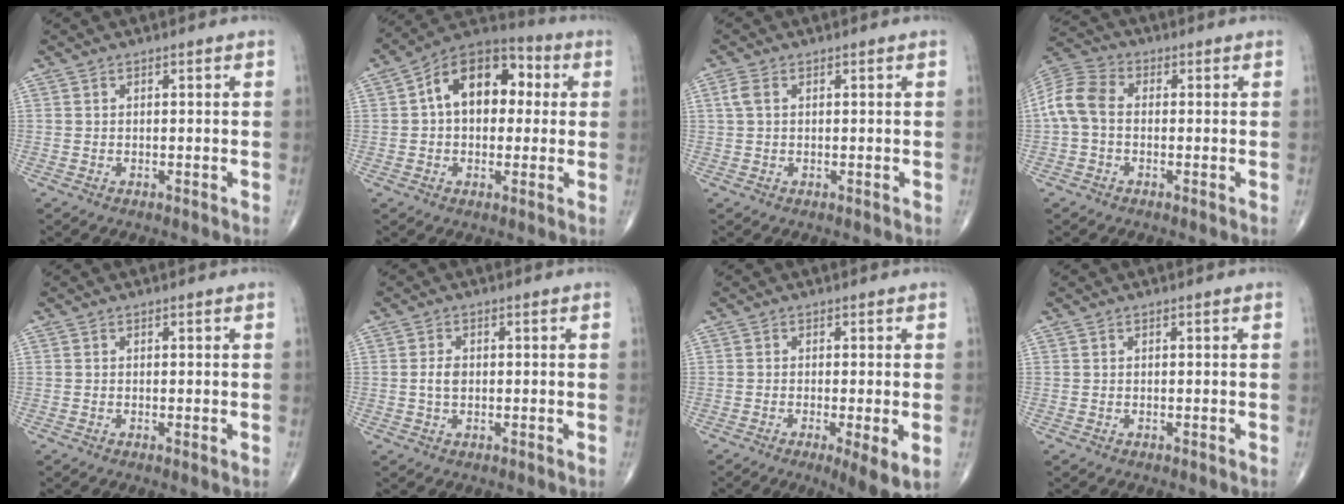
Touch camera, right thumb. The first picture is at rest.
{"total": 14.7, "force": [2.5, 9.5, 11.0], "torque": [-0.136, 0.030, 0.027]}
{"total": 2.1, "force": [0.5, 1.3, 1.6], "torque": [-0.047, 0.010, 0.011]}
{"total": 8.1, "force": [-0.4, 5.6, 5.8], "torque": [-0.118, 0.022, -0.020]}
{"total": 0.7, "force": [-0.1, 0.1, 0.7], "torque": [-0.014, -0.004, -0.002]}
{"total": 2.4, "force": [-0.1, 1.5, 1.9], "torque": [-0.036, 0.003, -0.002]}
{"total": 6.2, "force": [-1.8, 1.1, 5.8], "torque": [-0.097, -0.020, -0.031]}
{"total": 0.0}